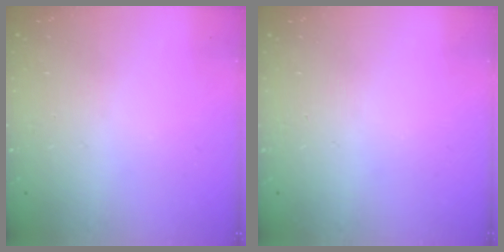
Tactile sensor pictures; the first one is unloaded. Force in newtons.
{"total": 0.0}